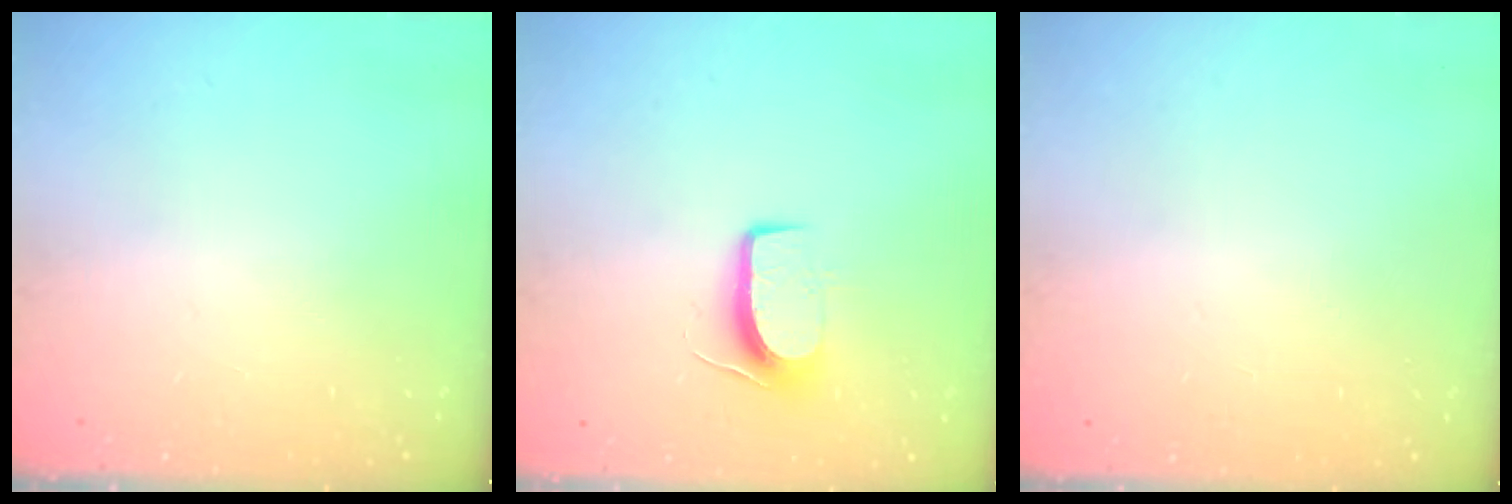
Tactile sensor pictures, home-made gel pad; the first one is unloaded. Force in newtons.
{"total": 7.6, "press": 7.6, "slide": 0.5}
{"total": 0.0}